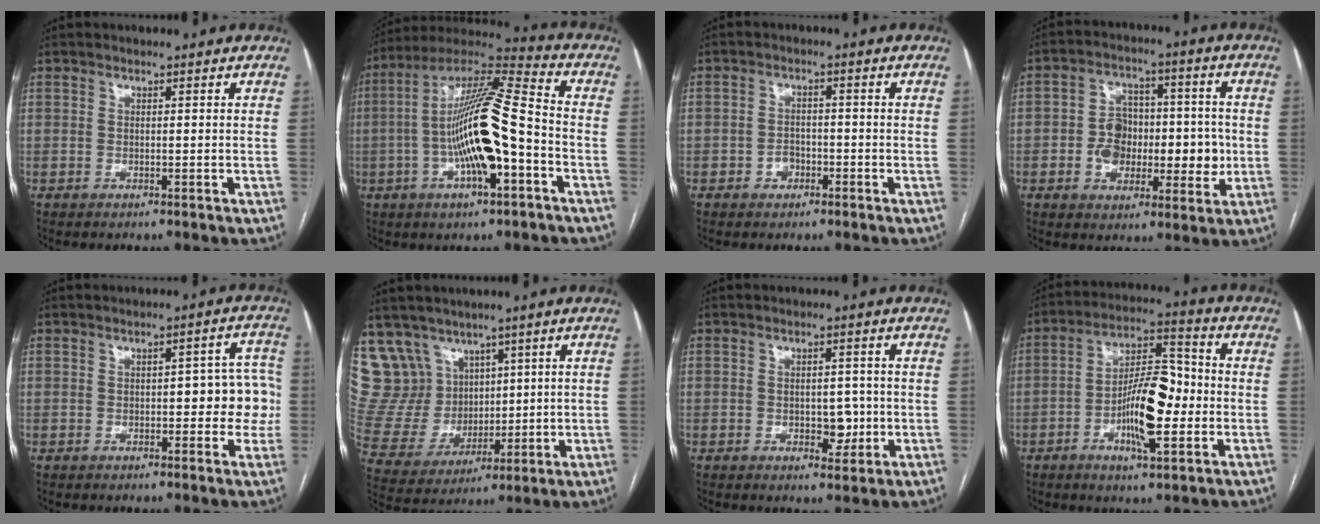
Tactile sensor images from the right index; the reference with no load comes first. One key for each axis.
{"total": 17.6, "fx": -3.6, "fy": 3.2, "fz": 16.9, "tx": -0.318, "ty": 0.009, "tz": -0.063}
{"total": 2.6, "fx": -1.3, "fy": 2.0, "fz": 1.0, "tx": -0.009, "ty": 0.009, "tz": -0.022}
{"total": 10.8, "fx": -1.1, "fy": 7.5, "fz": 7.6, "tx": -0.116, "ty": 0.035, "tz": -0.012}
{"total": 7.0, "fx": -0.4, "fy": 3.0, "fz": 6.3, "tx": -0.058, "ty": 0.035, "tz": -0.005}
{"total": 12.1, "fx": 7.9, "fy": 9.0, "fz": 1.9, "tx": -0.059, "ty": 0.048, "tz": 0.178}
{"total": 4.1, "fx": -0.7, "fy": 2.3, "fz": 3.3, "tx": -0.039, "ty": 0.002, "tz": -0.003}
{"total": 12.1, "fx": -2.6, "fy": 3.7, "fz": 11.2, "tx": -0.200, "ty": 0.016, "tz": -0.042}